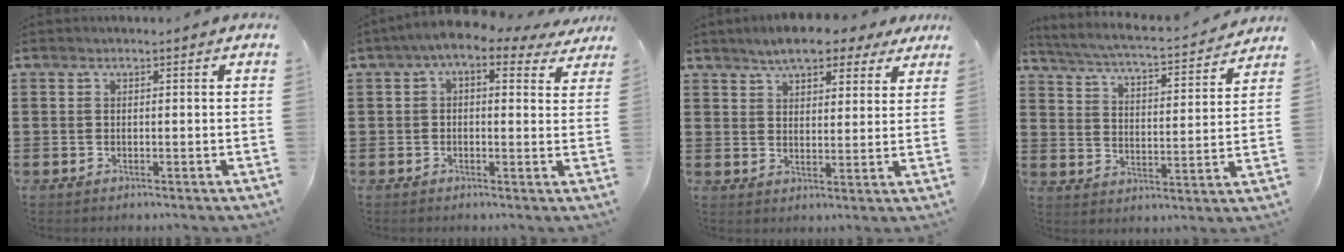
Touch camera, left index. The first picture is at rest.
{"total": 4.3, "force": [2.2, 1.4, 3.5], "torque": [-0.074, 0.000, 0.033]}
{"total": 6.2, "force": [5.3, 2.1, 2.3], "torque": [-0.054, -0.002, 0.098]}
{"total": 3.9, "force": [3.7, -0.3, 1.4], "torque": [-0.048, -0.032, 0.054]}